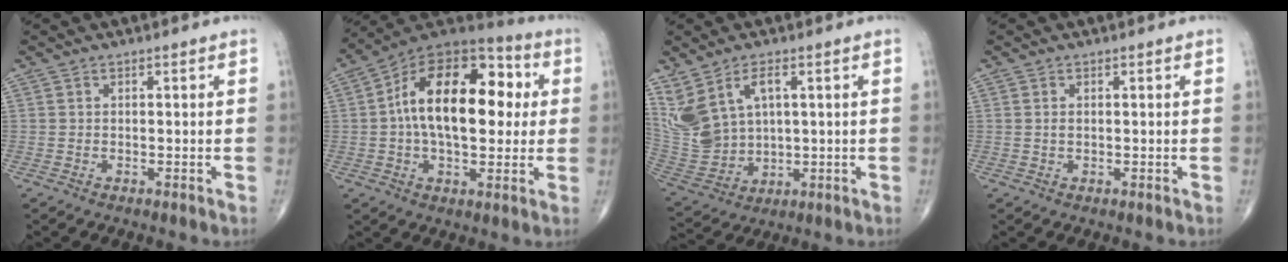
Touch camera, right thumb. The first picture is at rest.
{"total": 21.8, "force": [2.4, 12.0, 18.1], "torque": [-0.267, 0.029, 0.027]}
{"total": 11.9, "force": [4.6, 7.0, 8.5], "torque": [-0.179, -0.015, 0.114]}
{"total": 0.7, "force": [0.2, 0.4, 0.6], "torque": [-0.014, 0.000, 0.004]}